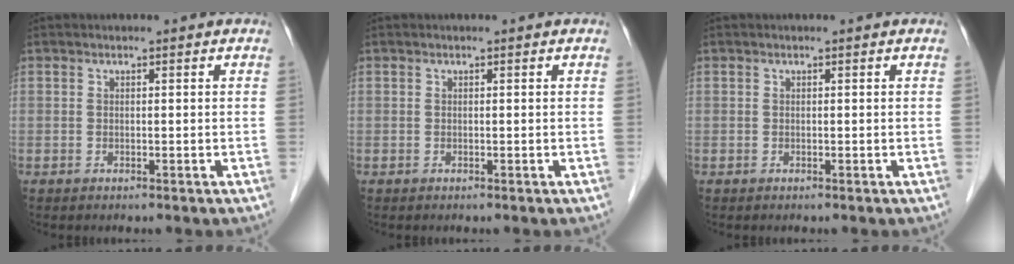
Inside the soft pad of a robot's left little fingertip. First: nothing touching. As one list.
[{"total": 0.0}, {"total": 0.0}]